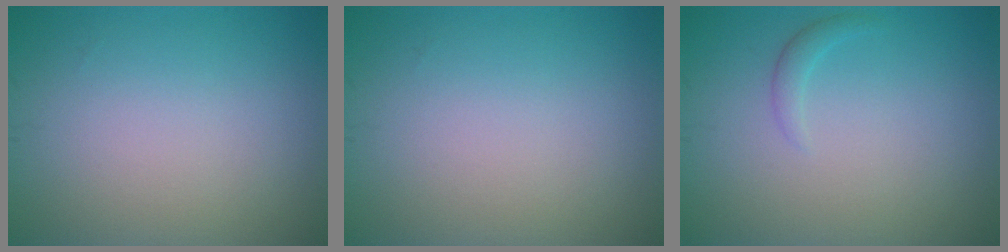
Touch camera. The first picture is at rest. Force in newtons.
{"total": 0.0}
{"total": 1.0, "press": 1.0, "slide": 0.0}